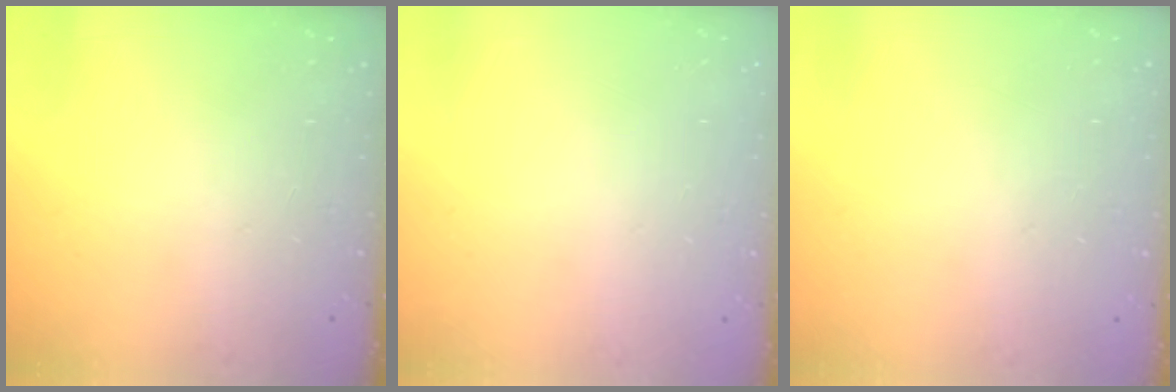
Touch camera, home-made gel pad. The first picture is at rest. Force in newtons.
{"total": 0.0}
{"total": 0.0}